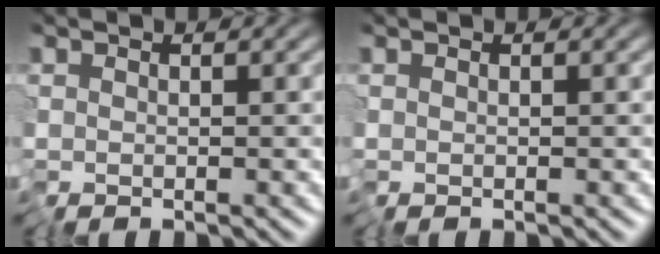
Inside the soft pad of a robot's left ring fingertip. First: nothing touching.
{"total": 0.0}